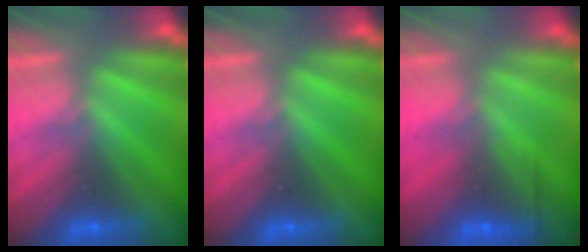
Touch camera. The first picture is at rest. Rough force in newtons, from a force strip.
{"total": 0.0}
{"total": 2.4}